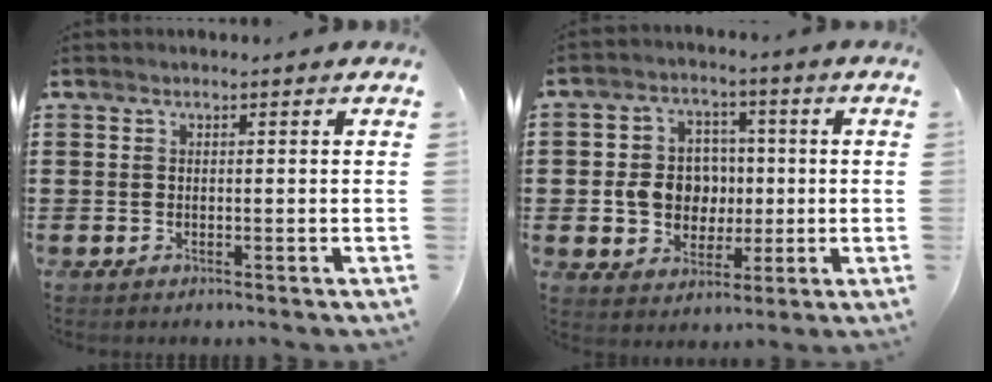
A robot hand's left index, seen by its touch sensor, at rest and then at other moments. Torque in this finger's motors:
{"motor_torque": [0.94, 0.94, 0.29, 0.05]}